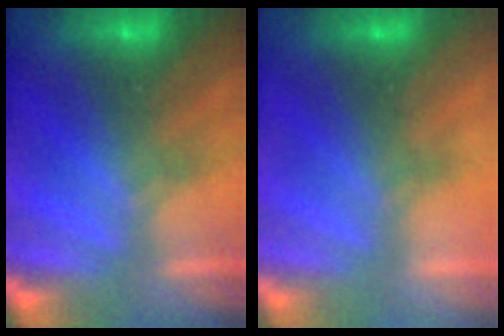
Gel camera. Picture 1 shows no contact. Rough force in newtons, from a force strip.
{"total": 2.3}